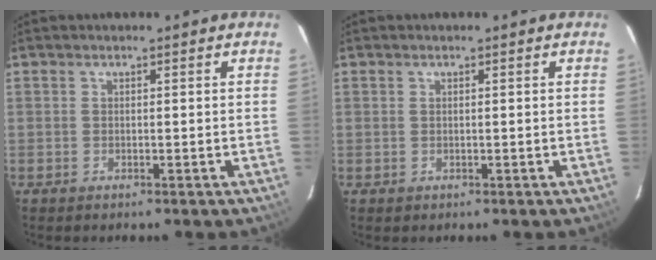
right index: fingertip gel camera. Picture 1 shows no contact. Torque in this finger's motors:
{"motor_torque": [-0.29, 0.05, -0.63, -0.21]}